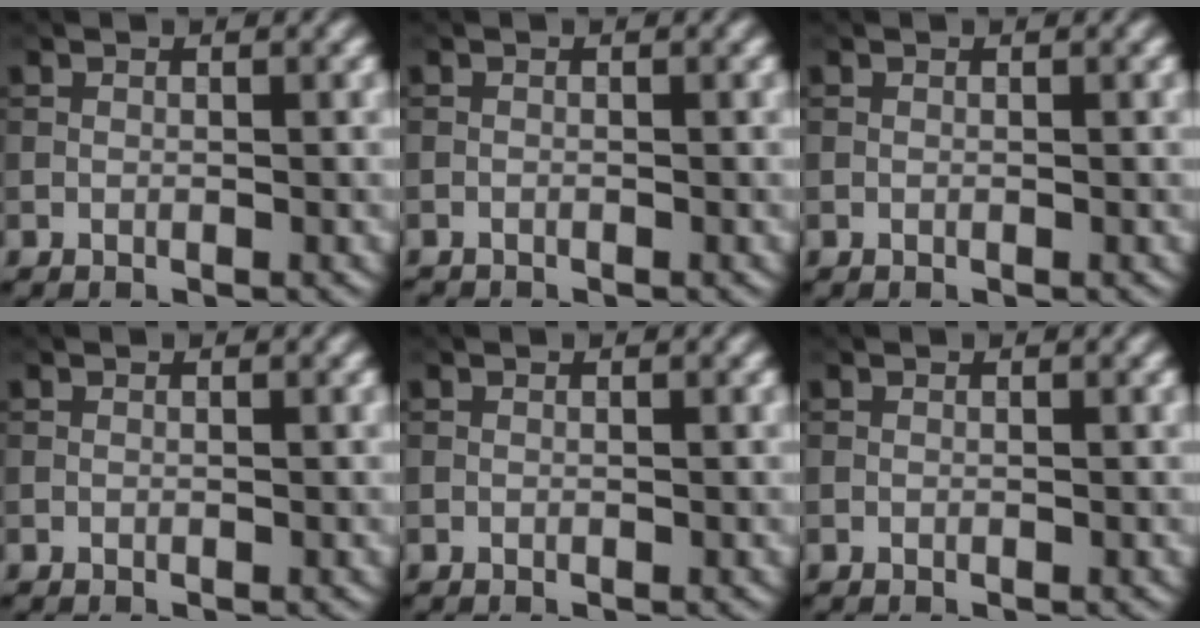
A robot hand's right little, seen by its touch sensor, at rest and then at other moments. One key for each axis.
{"total": 0.7, "fx": -0.6, "fy": 0.0, "fz": -0.1, "tx": 0.003, "ty": -0.003, "tz": -0.015}
{"total": 0.0}
{"total": 0.0}
{"total": 0.0}
{"total": 0.0}